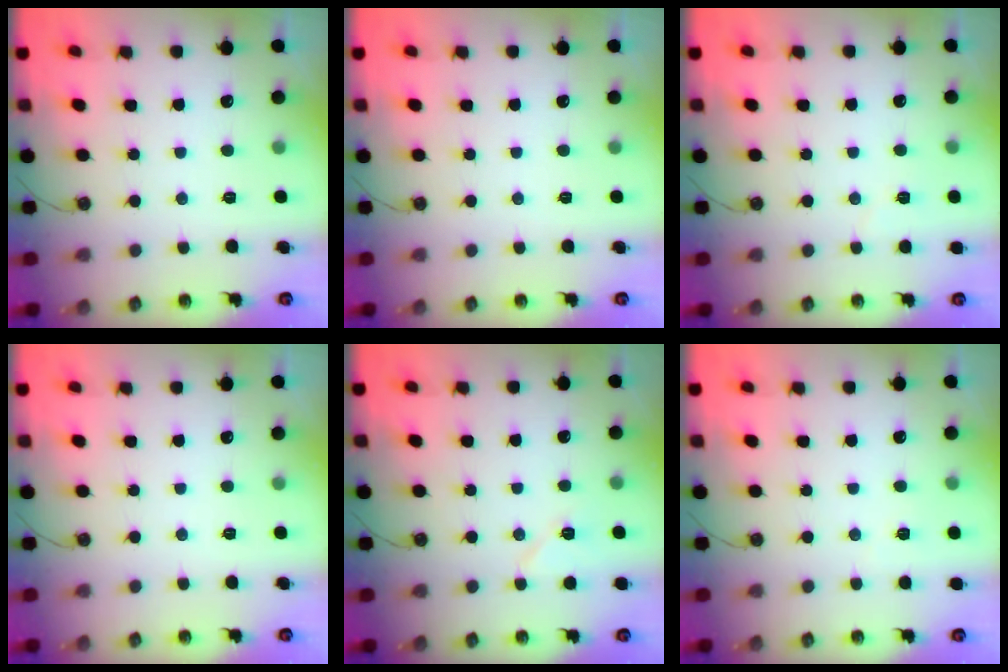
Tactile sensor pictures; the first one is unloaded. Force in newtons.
{"total": 0.0}
{"total": 4.7, "press": 3.8, "slide": 2.8}
{"total": 0.0}
{"total": 6.7, "press": 6.5, "slide": 1.8}
{"total": 2.0, "press": 1.7, "slide": 0.9}